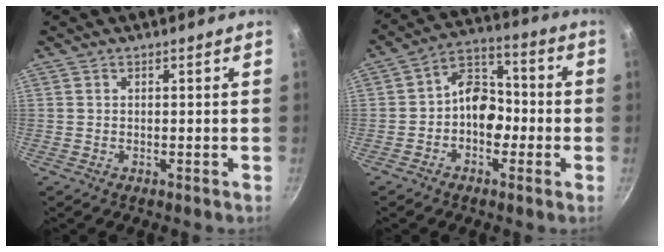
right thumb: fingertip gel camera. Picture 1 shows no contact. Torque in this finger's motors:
{"motor_torque": [1.03, 0.94, 0.63, -0.56, 0.07]}